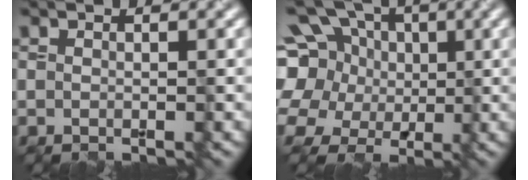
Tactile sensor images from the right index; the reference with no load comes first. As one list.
[{"total": 14.1, "force": [3.6, 11.7, 7.0], "torque": [-0.177, 0.037, 0.036]}]